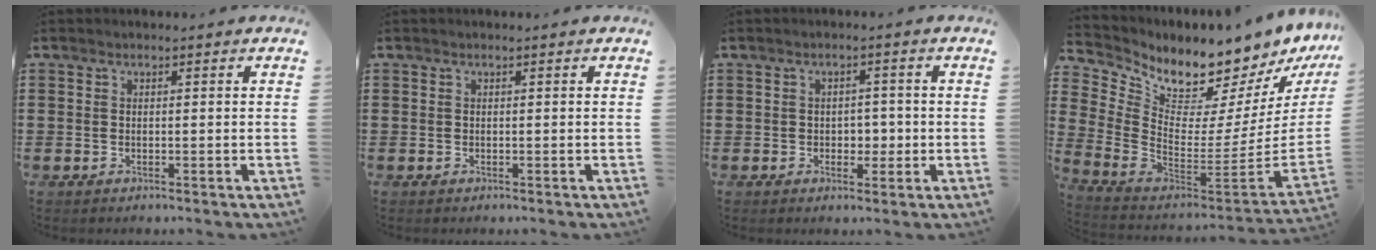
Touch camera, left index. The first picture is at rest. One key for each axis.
{"total": 0.0}
{"total": 2.6, "fx": -0.4, "fy": 2.0, "fz": 1.7, "tx": -0.030, "ty": 0.001, "tz": -0.014}
{"total": 6.9, "fx": 6.5, "fy": 1.6, "fz": 1.2, "tx": -0.065, "ty": -0.079, "tz": 0.107}